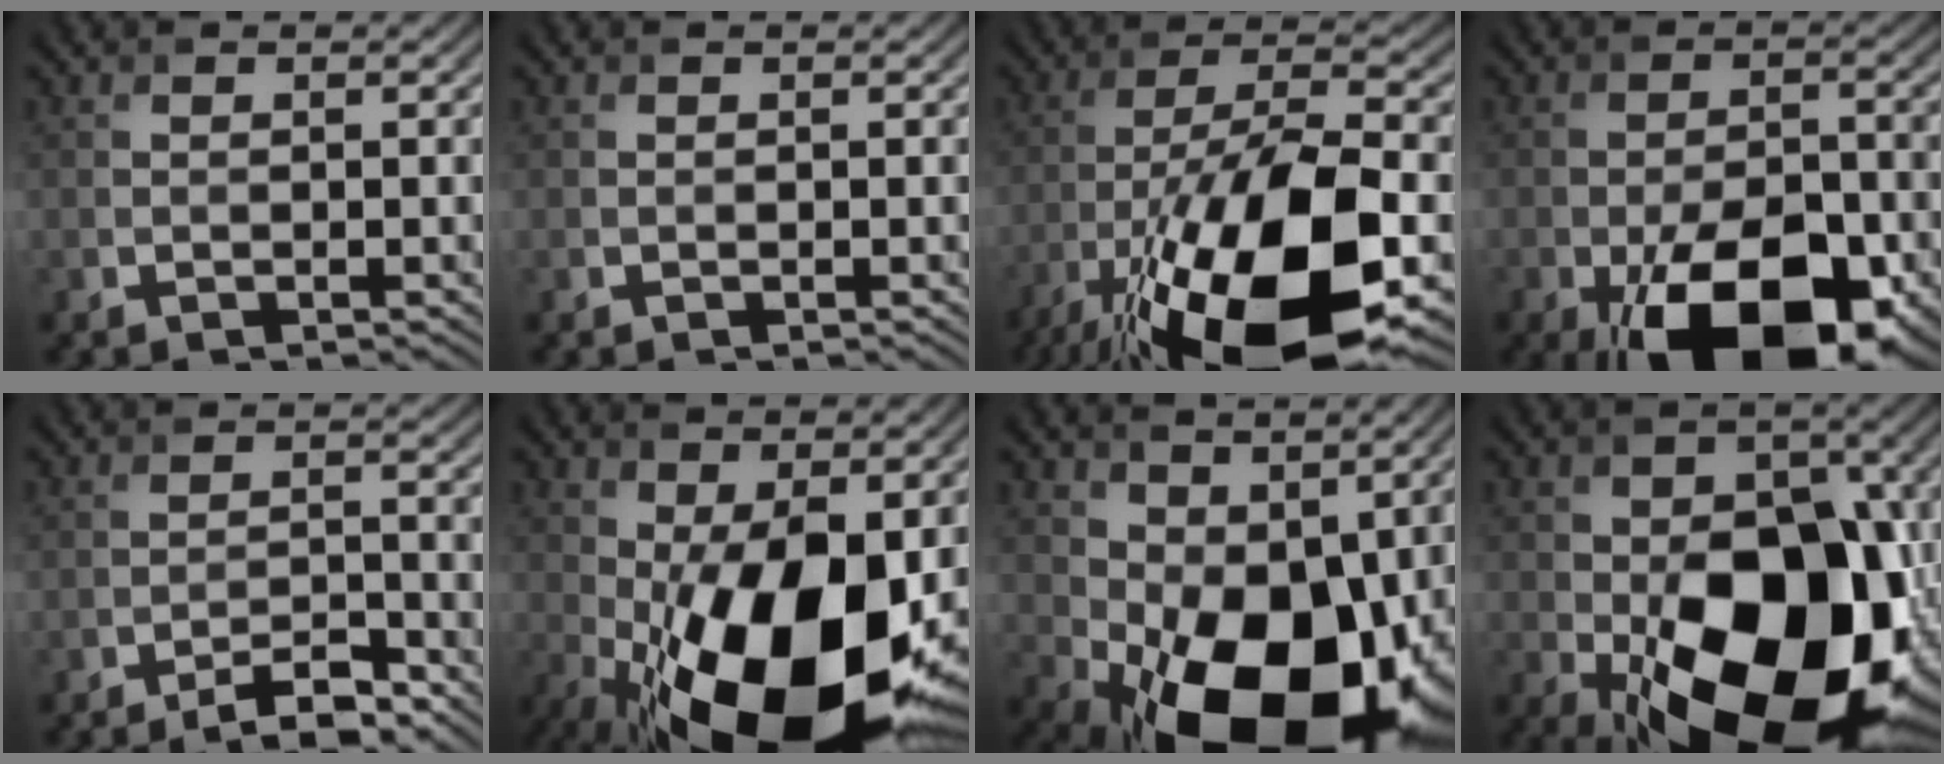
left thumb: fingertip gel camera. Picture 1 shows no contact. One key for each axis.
{"total": 0.0}
{"total": 19.7, "fx": -9.8, "fy": 6.7, "fz": 15.8, "tx": -0.291, "ty": -0.016, "tz": -0.171}
{"total": 15.9, "fx": -7.4, "fy": 8.0, "fz": 11.6, "tx": -0.195, "ty": -0.037, "tz": -0.108}
{"total": 4.1, "fx": -3.2, "fy": 1.0, "fz": 2.4, "tx": -0.040, "ty": 0.003, "tz": -0.055}
{"total": 18.6, "fx": -4.4, "fy": 8.8, "fz": 15.8, "tx": -0.283, "ty": -0.035, "tz": -0.061}
{"total": 17.3, "fx": -0.9, "fy": 10.5, "fz": 13.7, "tx": -0.227, "ty": -0.037, "tz": 0.004}
{"total": 19.8, "fx": -5.0, "fy": 12.4, "fz": 14.7, "tx": -0.207, "ty": -0.055, "tz": -0.056}